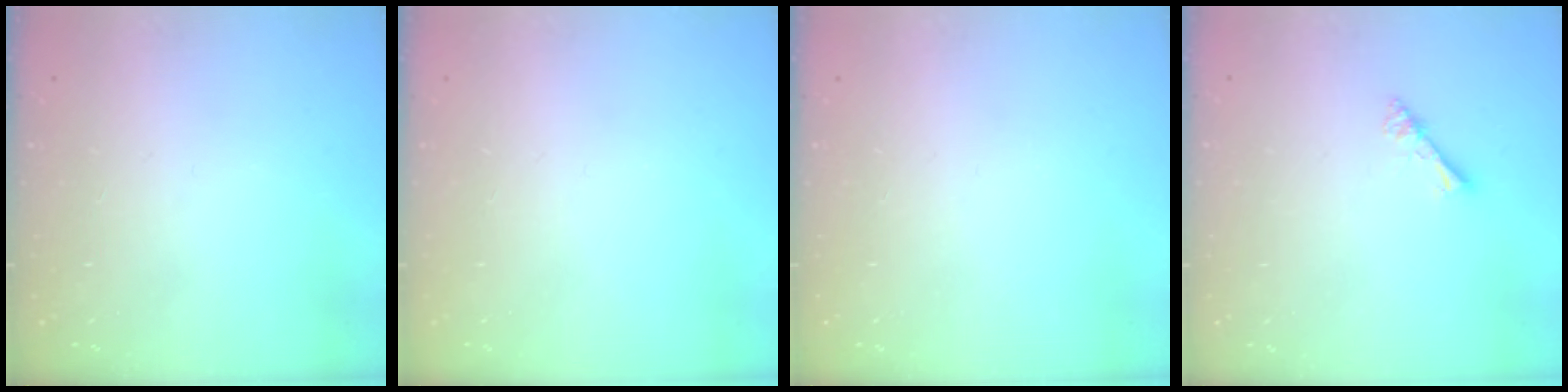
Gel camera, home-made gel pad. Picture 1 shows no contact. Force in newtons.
{"total": 0.0}
{"total": 0.0}
{"total": 1.8, "press": 1.8, "slide": 0.1}